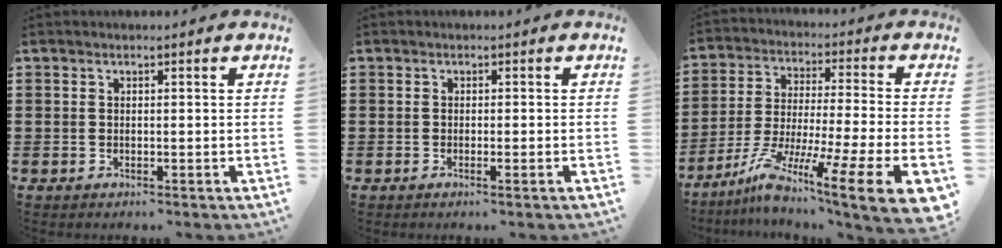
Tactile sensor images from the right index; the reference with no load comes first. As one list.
[{"total": 0.7, "force": [-0.3, -0.2, 0.6], "torque": [-0.012, -0.005, -0.006]}, {"total": 14.1, "force": [-9.3, 1.2, 10.4], "torque": [-0.187, 0.012, -0.161]}]